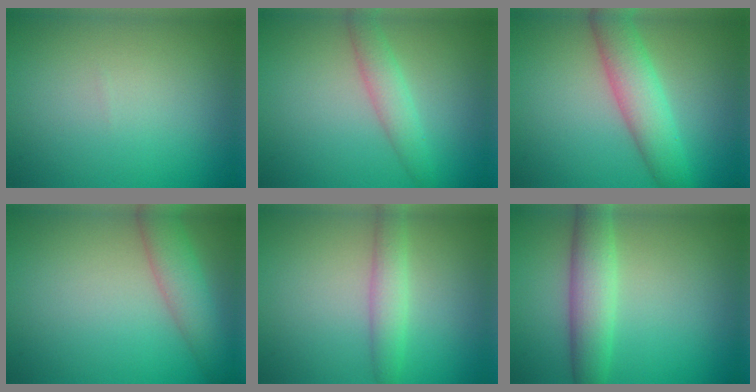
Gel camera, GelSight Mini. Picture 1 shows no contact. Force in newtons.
{"total": 2.7, "press": 2.7, "slide": 0.0}
{"total": 5.1, "press": 5.1, "slide": 0.1}
{"total": 4.0, "press": 4.0, "slide": 0.2}
{"total": 2.6, "press": 2.6, "slide": 0.1}
{"total": 4.5, "press": 4.5, "slide": 0.1}